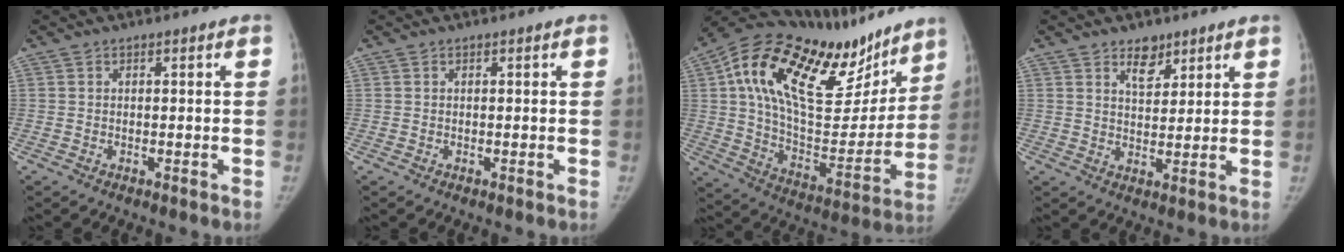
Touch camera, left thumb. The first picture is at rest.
{"total": 0.0}
{"total": 34.0, "force": [18.4, 14.7, 24.5], "torque": [-0.363, -0.020, 0.300]}
{"total": 4.8, "force": [3.3, 2.7, 2.2], "torque": [-0.011, -0.025, 0.055]}